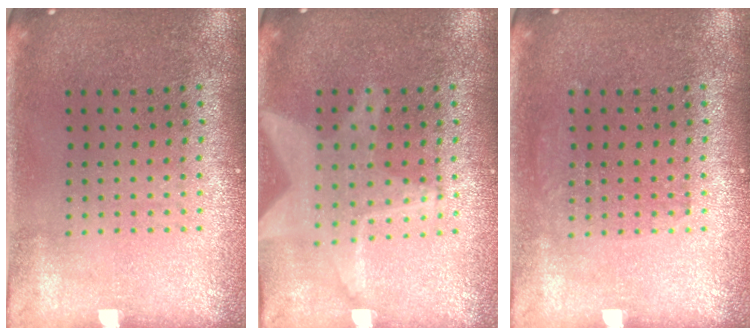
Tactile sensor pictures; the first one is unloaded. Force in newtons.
{"total": 2.9, "press": 2.9, "slide": 0.2}
{"total": 0.8, "press": 0.8, "slide": 0.1}